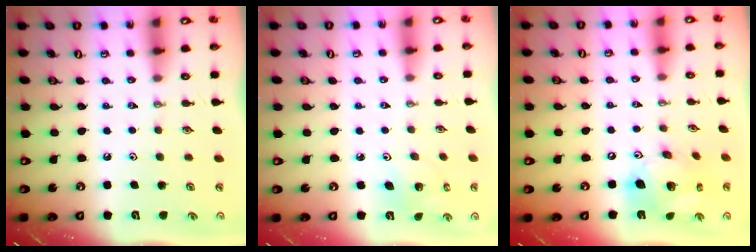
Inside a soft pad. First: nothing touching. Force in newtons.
{"total": 5.0, "press": 4.9, "slide": 0.3}
{"total": 14.8, "press": 14.7, "slide": 2.0}